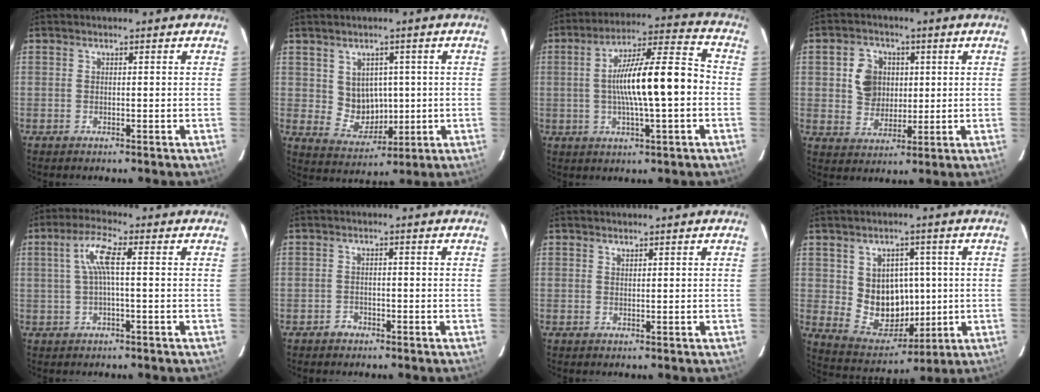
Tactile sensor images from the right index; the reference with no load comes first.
{"total": 6.6, "force": [1.0, 6.0, 2.5], "torque": [-0.049, 0.003, 0.037]}
{"total": 14.8, "force": [-1.1, 2.3, 14.5], "torque": [-0.236, 0.018, -0.015]}
{"total": 7.6, "force": [1.4, 6.7, 3.2], "torque": [-0.065, 0.016, 0.034]}
{"total": 5.1, "force": [0.3, 0.3, 5.1], "torque": [-0.099, 0.007, 0.011]}
{"total": 1.7, "force": [-1.2, 1.1, 0.0], "torque": [0.000, 0.006, -0.019]}
{"total": 0.5, "force": [0.5, 0.0, 0.1], "torque": [0.000, 0.001, 0.011]}
{"total": 10.7, "force": [0.8, 9.4, 5.0], "torque": [-0.093, 0.000, 0.038]}